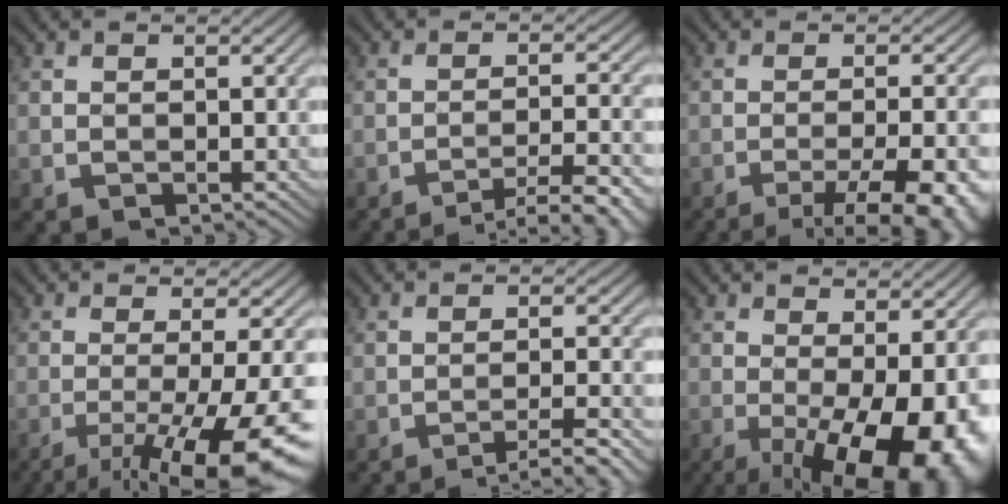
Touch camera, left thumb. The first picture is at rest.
{"total": 7.9, "force": [-5.7, 1.1, 5.3], "torque": [-0.083, 0.014, -0.085]}
{"total": 11.0, "force": [-6.7, 2.7, 8.2], "torque": [-0.115, -0.003, -0.079]}
{"total": 13.1, "force": [-6.7, 2.6, 10.9], "torque": [-0.169, -0.008, -0.098]}
{"total": 5.3, "force": [-3.7, 0.6, 3.8], "torque": [-0.064, 0.015, -0.065]}
{"total": 15.6, "force": [-5.4, 5.1, 13.7], "torque": [-0.192, -0.013, -0.066]}